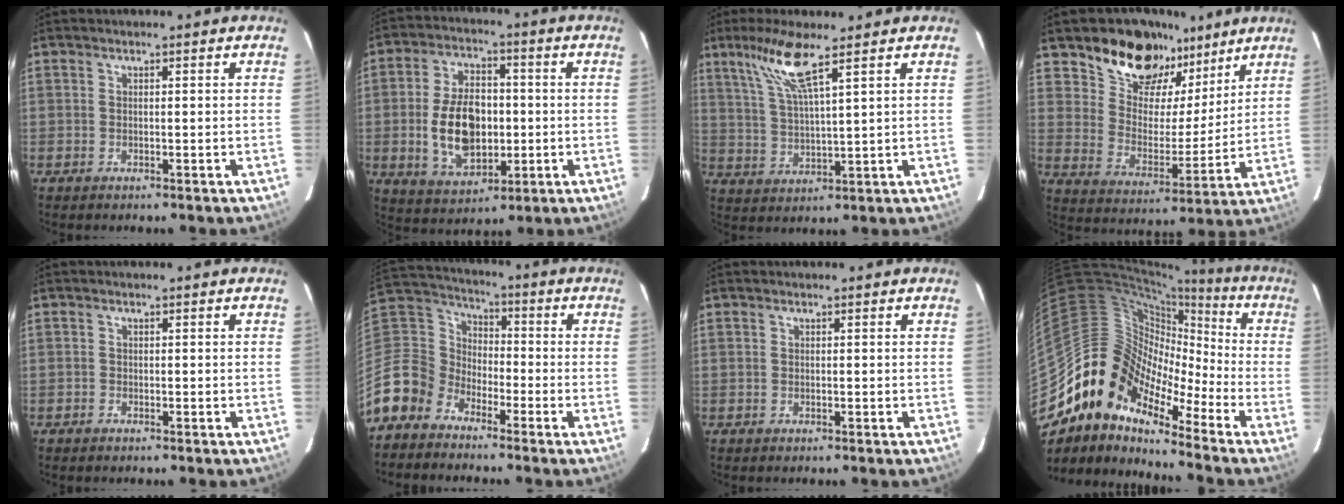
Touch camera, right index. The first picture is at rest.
{"total": 13.4, "force": [-1.5, 8.3, 10.4], "torque": [-0.205, 0.010, -0.012]}
{"total": 8.7, "force": [5.6, 0.3, 6.6], "torque": [-0.135, 0.004, 0.117]}
{"total": 16.7, "force": [11.7, 9.6, 7.0], "torque": [-0.130, 0.011, 0.206]}
{"total": 0.7, "force": [-0.6, 0.3, 0.0], "torque": [-0.001, 0.002, -0.012]}
{"total": 11.3, "force": [-7.5, 8.1, 2.4], "torque": [-0.087, 0.030, -0.167]}
{"total": 0.0}
{"total": 12.5, "force": [-8.6, 8.1, 4.1], "torque": [-0.067, 0.029, -0.190]}